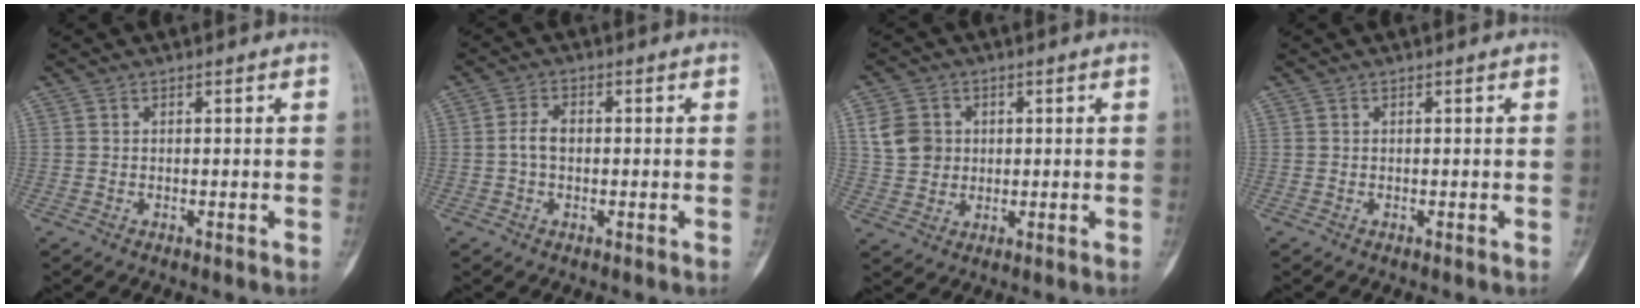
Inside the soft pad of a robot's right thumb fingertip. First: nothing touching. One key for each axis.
{"total": 3.3, "fx": -0.2, "fy": 2.1, "fz": 2.6, "tx": -0.050, "ty": 0.011, "tz": -0.009}
{"total": 6.7, "fx": 1.5, "fy": 5.8, "fz": 3.0, "tx": -0.033, "ty": -0.001, "tz": 0.029}
{"total": 0.0}